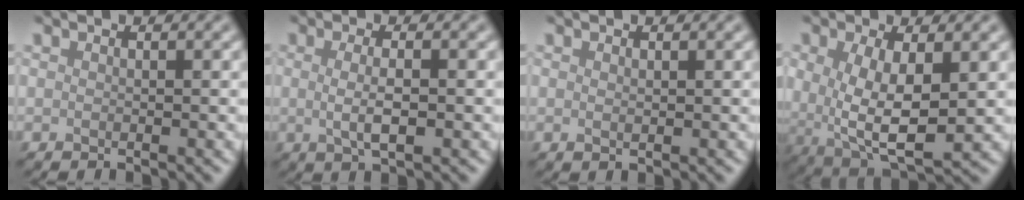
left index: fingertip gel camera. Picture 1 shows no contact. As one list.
[{"total": 3.0, "force": [-0.1, 0.8, 2.9], "torque": [-0.055, -0.003, 0.000]}, {"total": 0.6, "force": [0.3, 0.2, 0.5], "torque": [-0.010, -0.001, 0.005]}, {"total": 6.9, "force": [0.4, 3.3, 6.1], "torque": [-0.123, -0.013, 0.014]}]